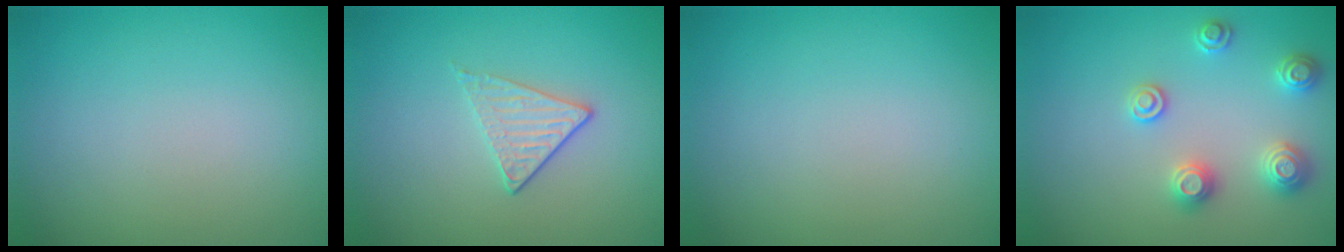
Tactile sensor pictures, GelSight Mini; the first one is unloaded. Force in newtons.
{"total": 1.7, "press": 1.4, "slide": 1.0}
{"total": 0.0}
{"total": 2.8, "press": 2.8, "slide": 0.5}